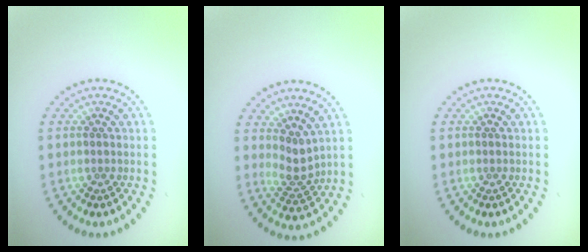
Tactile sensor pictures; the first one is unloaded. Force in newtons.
{"total": 2.2, "press": 1.5, "slide": 1.6}
{"total": 0.0}